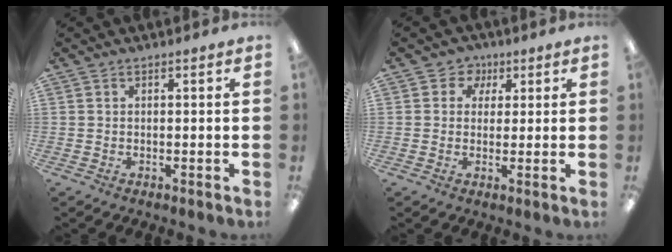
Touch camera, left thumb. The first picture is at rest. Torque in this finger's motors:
{"motor_torque": [-0.25, -0.23, -0.06, -0.14, -0.06]}